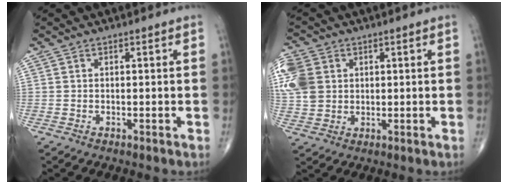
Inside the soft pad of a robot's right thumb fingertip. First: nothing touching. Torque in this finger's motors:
{"motor_torque": [-0.32, 0.45, 0.56, 0.41, 0.11]}